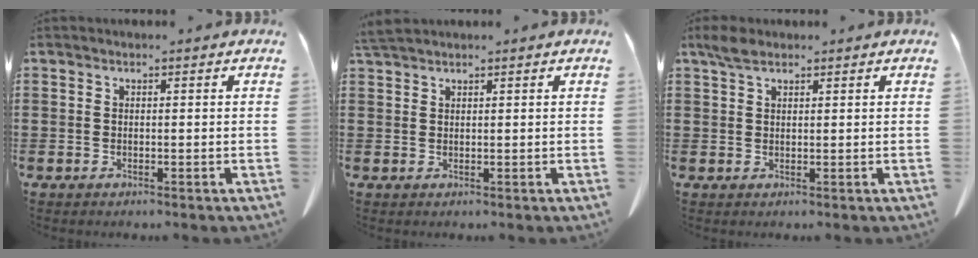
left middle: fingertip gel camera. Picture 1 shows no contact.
{"total": 2.0, "force": [1.8, 0.1, 0.8], "torque": [-0.022, 0.000, 0.036]}
{"total": 2.6, "force": [1.8, 1.1, 1.5], "torque": [-0.036, 0.005, 0.034]}